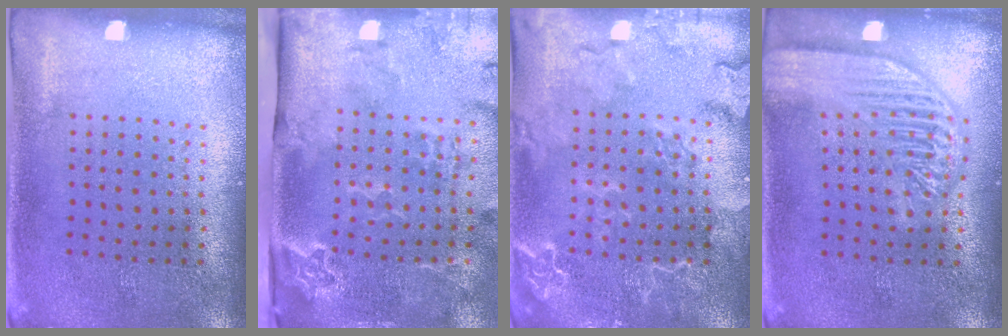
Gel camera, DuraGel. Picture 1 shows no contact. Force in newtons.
{"total": 3.5, "press": 2.4, "slide": 2.5}
{"total": 2.3, "press": 2.3, "slide": 0.2}
{"total": 3.5, "press": 3.4, "slide": 0.5}